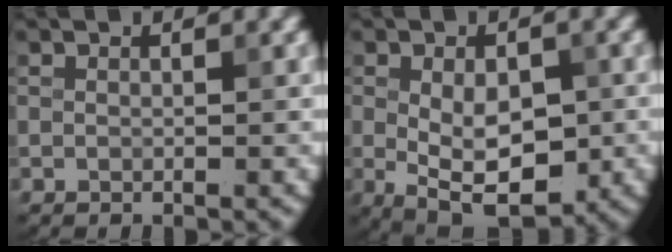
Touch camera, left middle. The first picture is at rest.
{"total": 7.8, "force": [-1.5, 4.3, 6.4], "torque": [-0.113, -0.021, -0.013]}